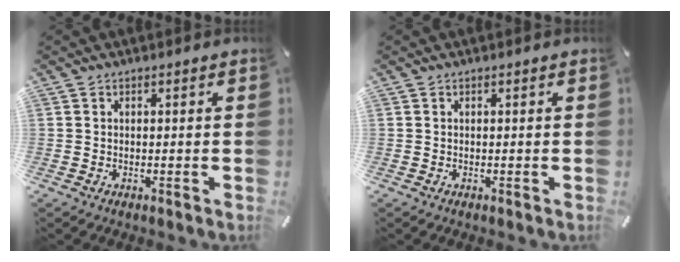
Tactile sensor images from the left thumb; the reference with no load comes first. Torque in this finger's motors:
{"motor_torque": [-0.11, -0.03, 0.01, 0.07, 0.00]}